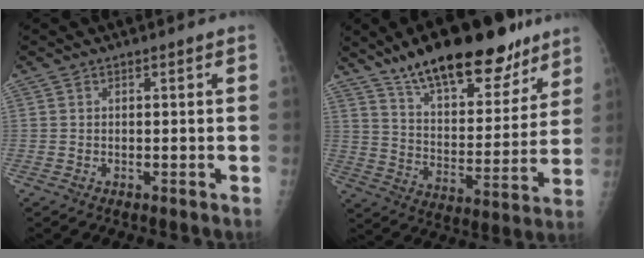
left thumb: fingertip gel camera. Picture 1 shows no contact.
{"total": 23.5, "force": [16.9, 9.1, 13.6], "torque": [-0.169, -0.071, 0.267]}